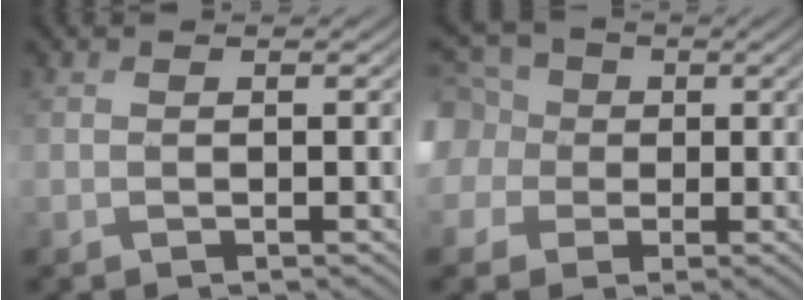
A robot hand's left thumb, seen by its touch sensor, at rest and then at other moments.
{"total": 10.6, "force": [1.6, 9.3, 4.9], "torque": [-0.178, 0.013, 0.006]}